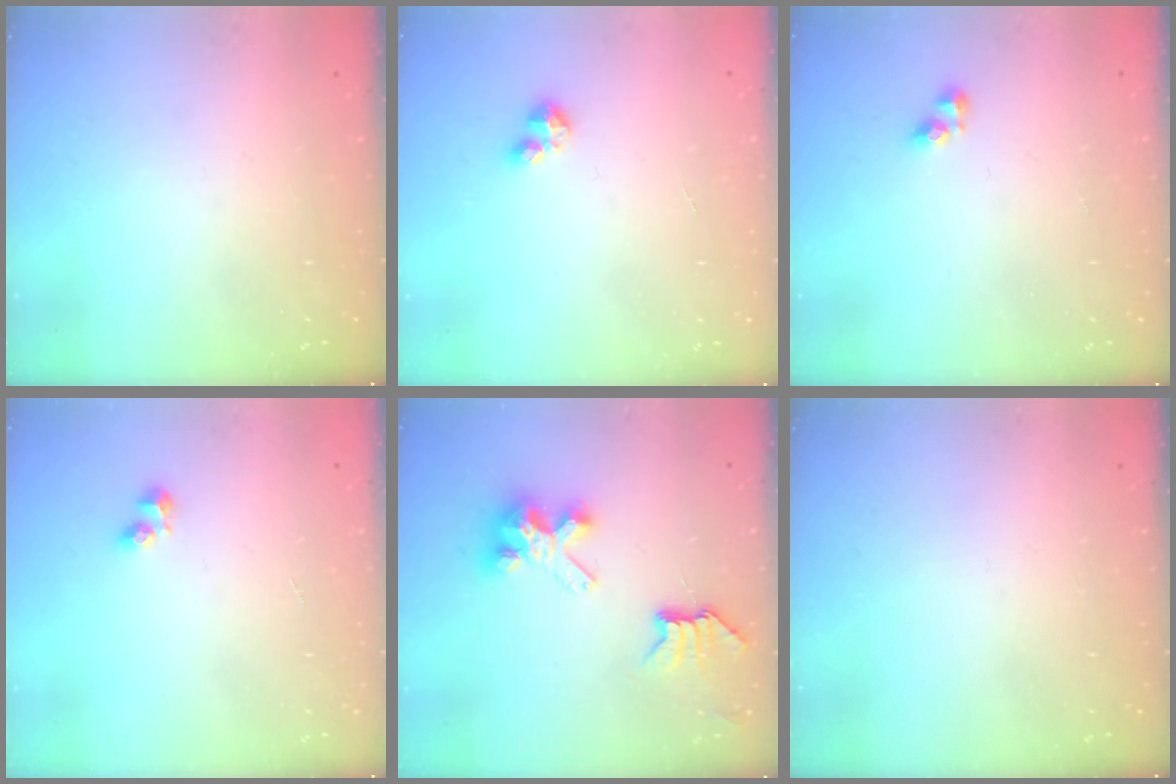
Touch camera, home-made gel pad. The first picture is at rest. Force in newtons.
{"total": 2.9, "press": 2.9, "slide": 0.2}
{"total": 4.9, "press": 4.8, "slide": 0.8}
{"total": 3.3, "press": 3.2, "slide": 0.7}
{"total": 6.8, "press": 6.8, "slide": 0.2}
{"total": 0.0}